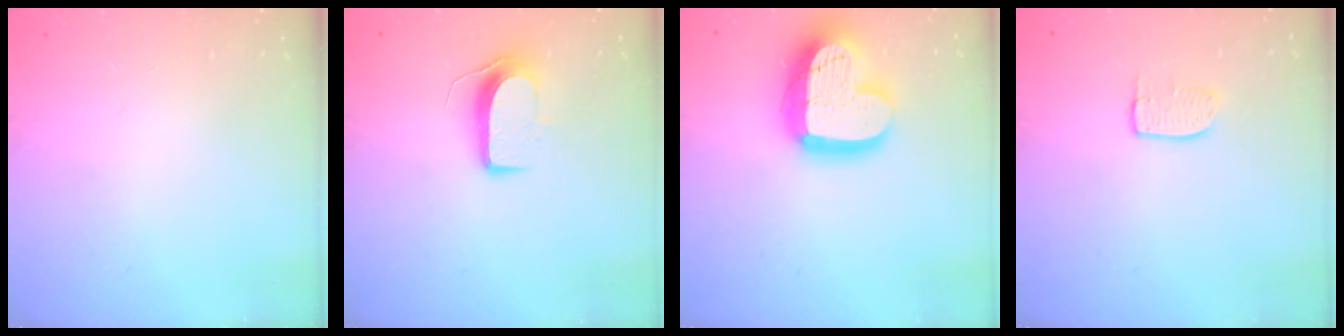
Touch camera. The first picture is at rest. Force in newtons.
{"total": 8.9, "press": 8.9, "slide": 0.5}
{"total": 19.9, "press": 19.9, "slide": 1.5}
{"total": 5.4, "press": 5.4, "slide": 0.3}